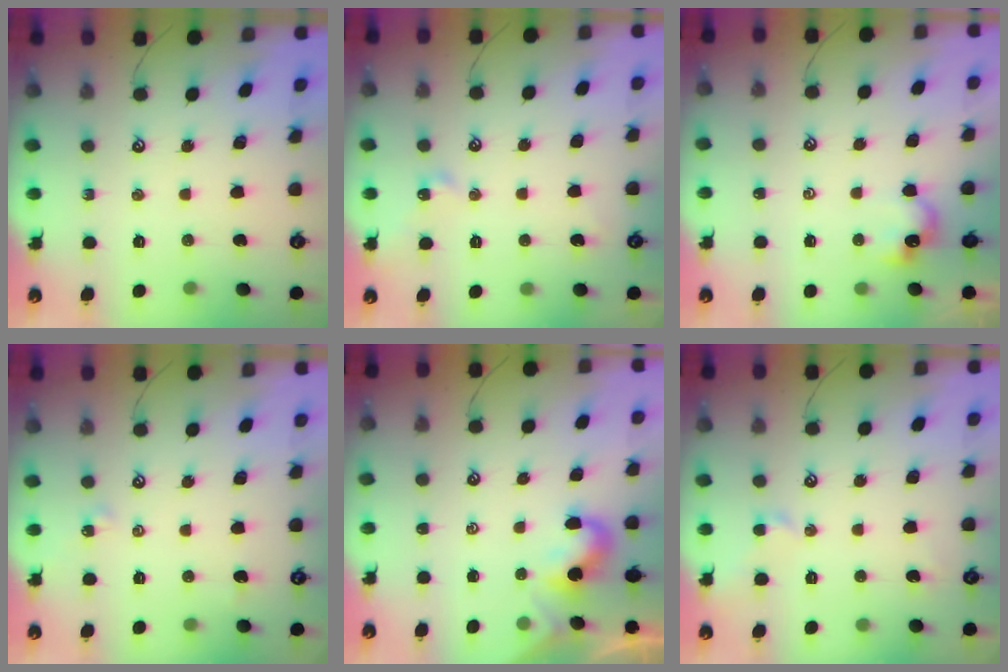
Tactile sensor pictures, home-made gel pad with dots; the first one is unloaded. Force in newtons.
{"total": 1.9, "press": 1.9, "slide": 0.2}
{"total": 1.7, "press": 1.7, "slide": 0.4}
{"total": 2.8, "press": 2.7, "slide": 0.4}
{"total": 0.5, "press": 0.4, "slide": 0.3}
{"total": 1.5, "press": 1.4, "slide": 0.3}